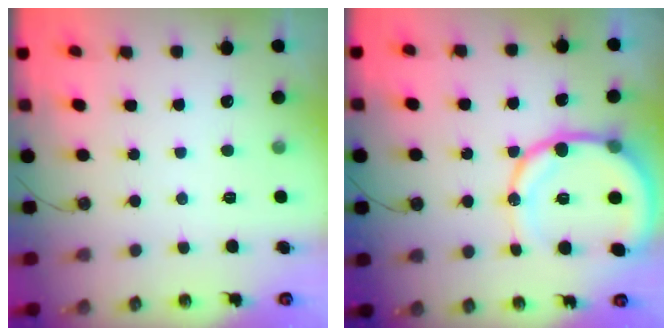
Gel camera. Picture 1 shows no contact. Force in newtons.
{"total": 15.7, "press": 15.5, "slide": 2.8}